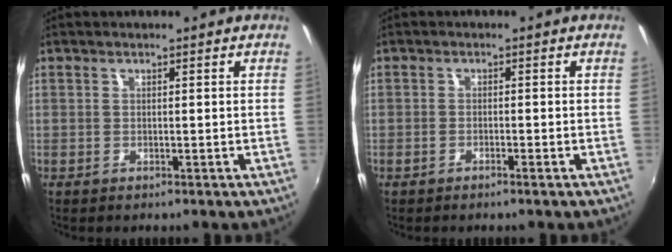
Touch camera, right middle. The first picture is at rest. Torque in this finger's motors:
{"motor_torque": [-0.35, -0.09, -0.03, -0.01]}